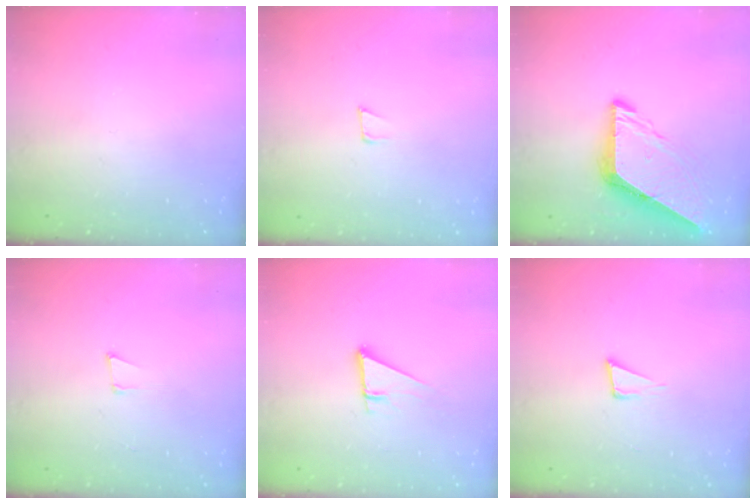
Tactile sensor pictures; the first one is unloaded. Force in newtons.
{"total": 4.9, "press": 4.7, "slide": 1.0}
{"total": 9.1, "press": 9.0, "slide": 1.1}
{"total": 4.2, "press": 3.2, "slide": 2.7}
{"total": 3.7, "press": 3.7, "slide": 0.2}
{"total": 3.9, "press": 2.6, "slide": 2.9}